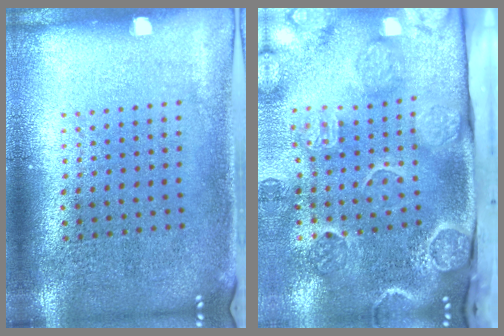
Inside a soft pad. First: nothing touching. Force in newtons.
{"total": 4.6, "press": 3.3, "slide": 3.2}